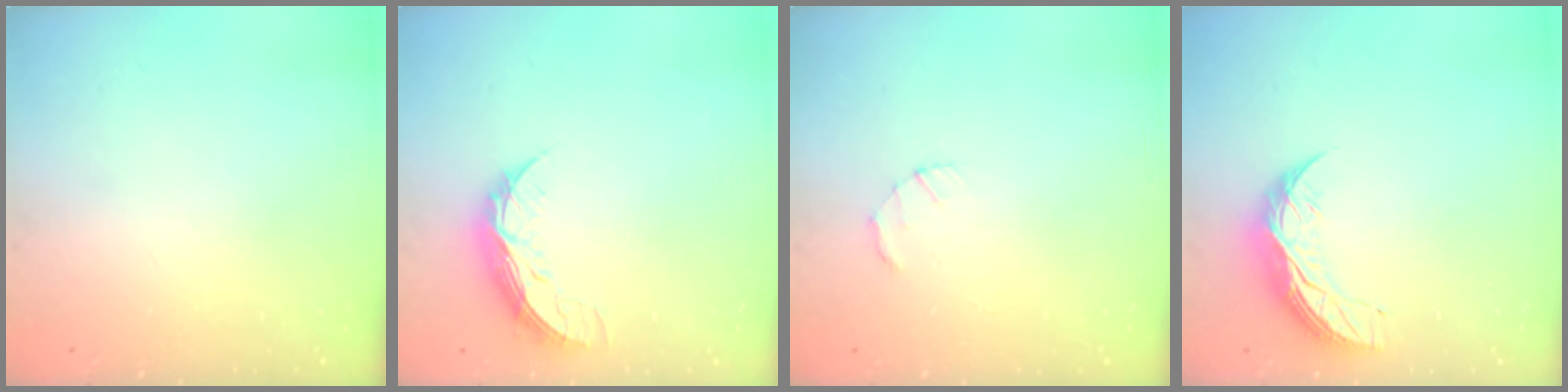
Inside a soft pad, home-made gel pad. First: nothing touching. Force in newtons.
{"total": 7.8, "press": 7.8, "slide": 0.4}
{"total": 1.4, "press": 1.3, "slide": 0.3}
{"total": 8.4, "press": 8.4, "slide": 0.4}